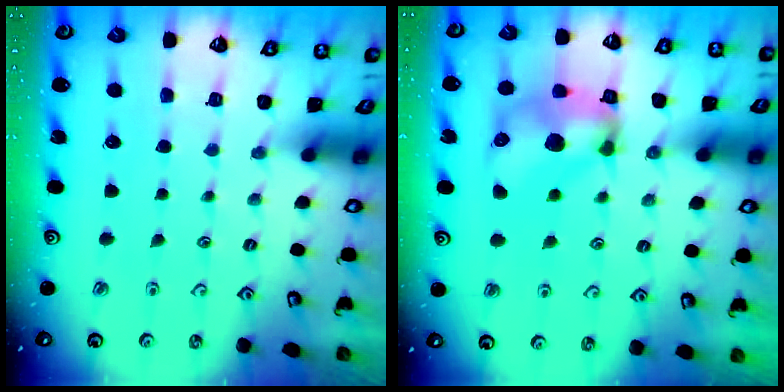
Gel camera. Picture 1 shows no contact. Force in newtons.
{"total": 16.3, "press": 16.2, "slide": 1.1}